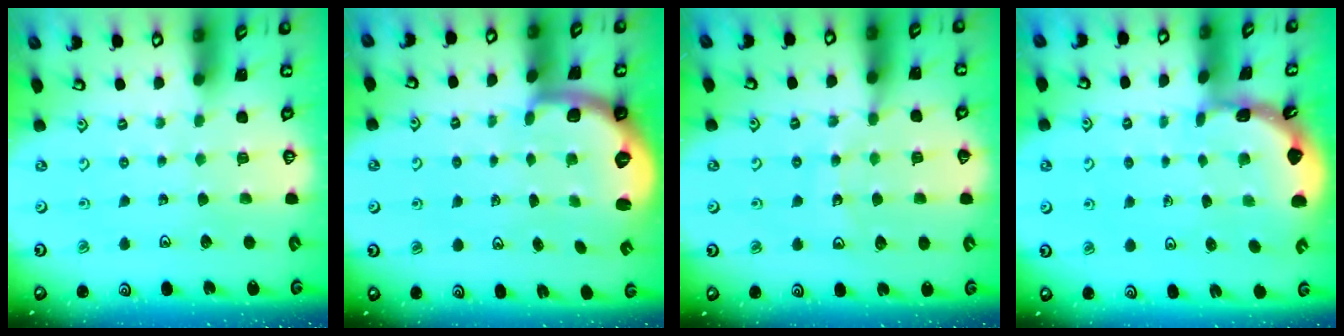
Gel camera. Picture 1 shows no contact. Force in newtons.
{"total": 1.8, "press": 1.8, "slide": 0.5}
{"total": 11.7, "press": 11.3, "slide": 3.1}
{"total": 1.7, "press": 1.7, "slide": 0.2}